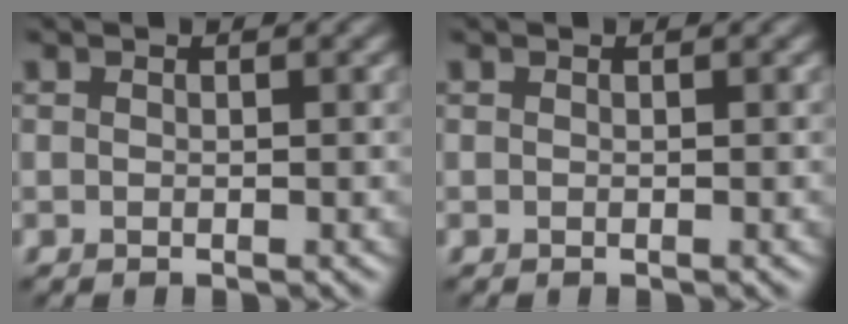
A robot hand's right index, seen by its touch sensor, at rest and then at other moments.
{"total": 0.0}